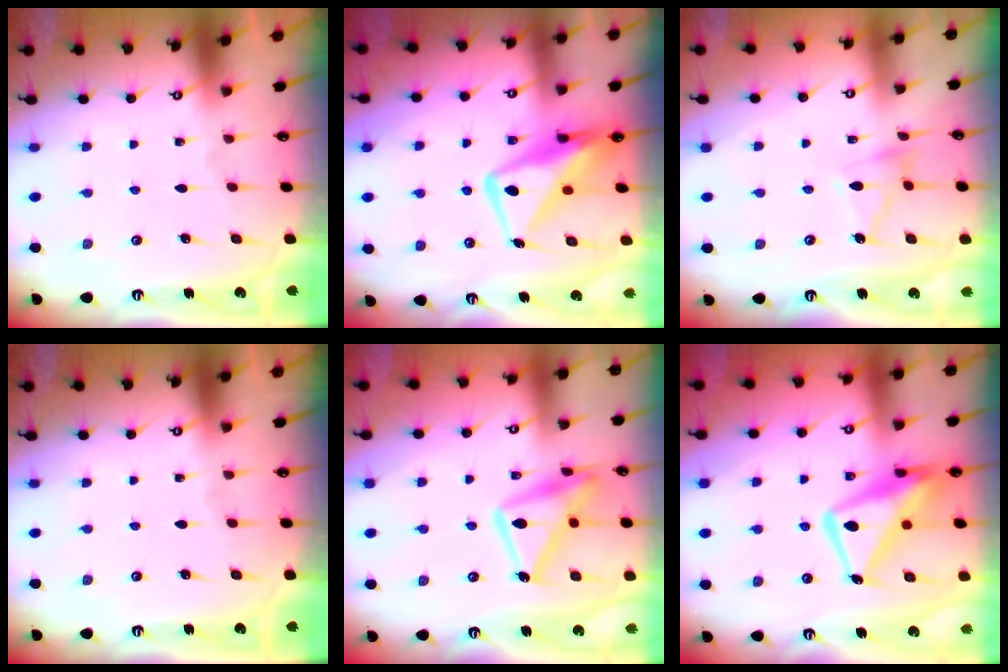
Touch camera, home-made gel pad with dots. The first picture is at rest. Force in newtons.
{"total": 14.0, "press": 13.9, "slide": 1.4}
{"total": 8.4, "press": 8.3, "slide": 0.8}
{"total": 0.0}
{"total": 16.5, "press": 16.4, "slide": 1.3}
{"total": 15.2, "press": 15.2, "slide": 1.5}